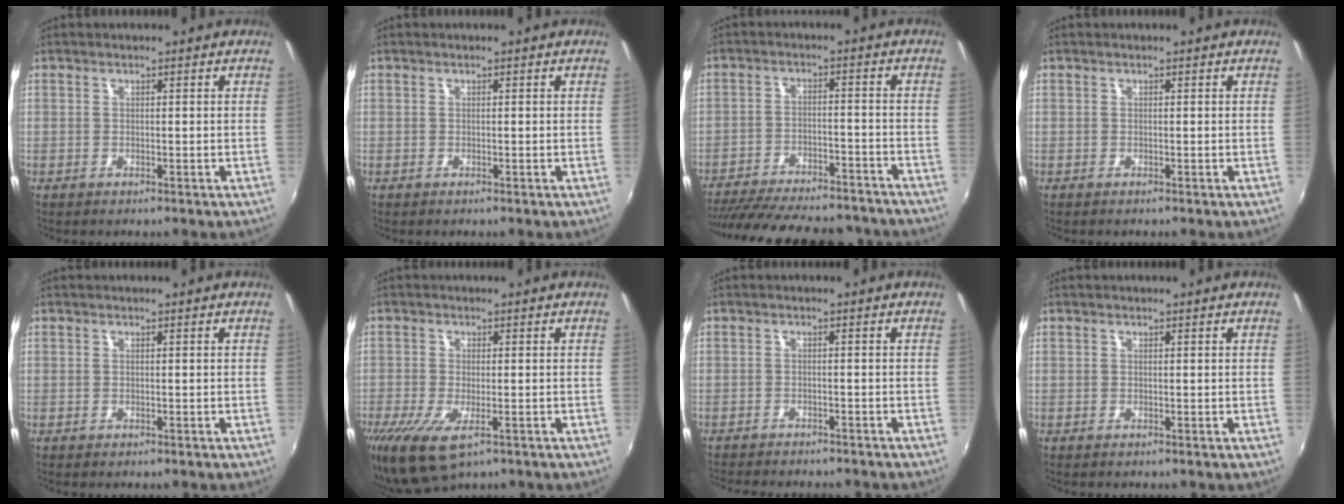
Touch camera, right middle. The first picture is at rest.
{"total": 0.0}
{"total": 25.1, "force": [-21.8, 7.2, 10.0], "torque": [-0.202, -0.002, -0.291]}
{"total": 0.0}
{"total": 0.0}
{"total": 7.3, "force": [-4.1, 2.9, 5.3], "torque": [-0.118, -0.030, -0.069]}
{"total": 8.2, "force": [-7.4, 1.7, 2.9], "torque": [-0.070, -0.016, -0.108]}
{"total": 0.0}